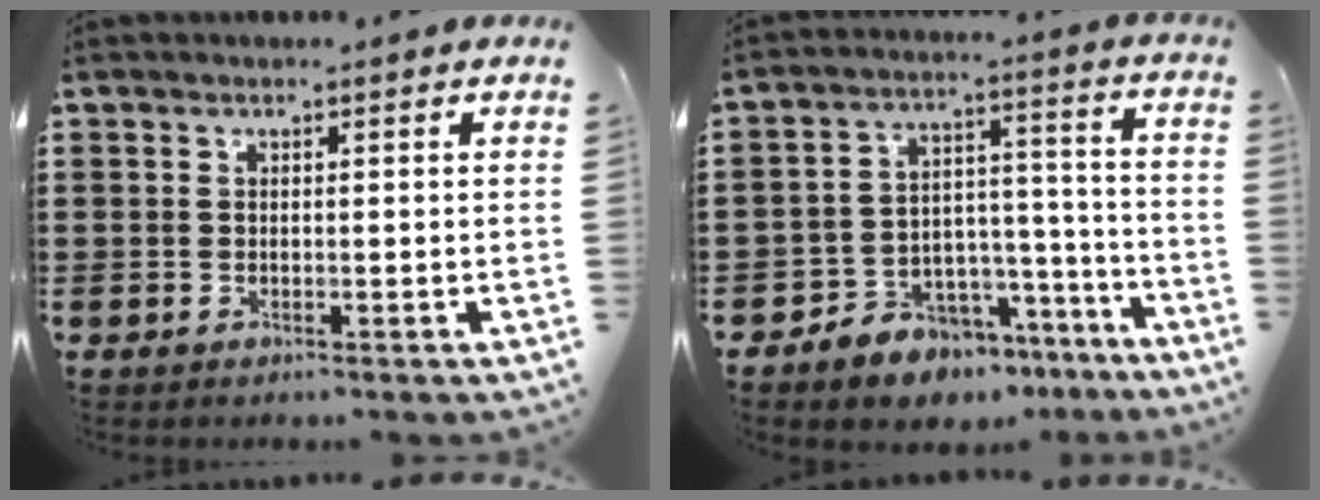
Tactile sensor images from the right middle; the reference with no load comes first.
{"total": 6.3, "force": [-5.5, 3.1, -0.1], "torque": [-0.002, 0.017, -0.104]}